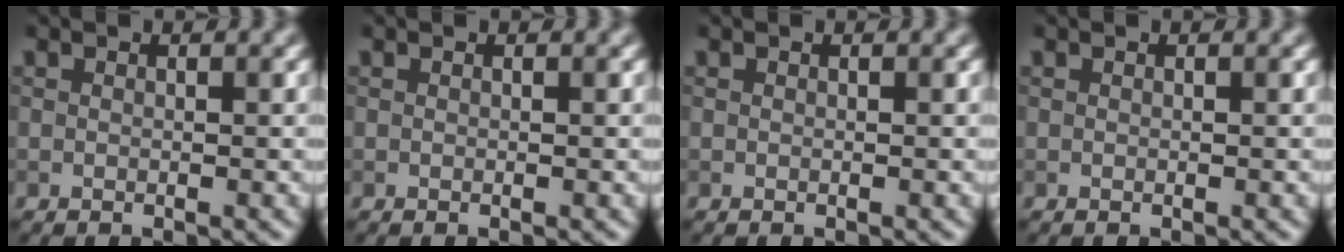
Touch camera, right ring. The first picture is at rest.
{"total": 0.0}
{"total": 0.0}
{"total": 0.0}